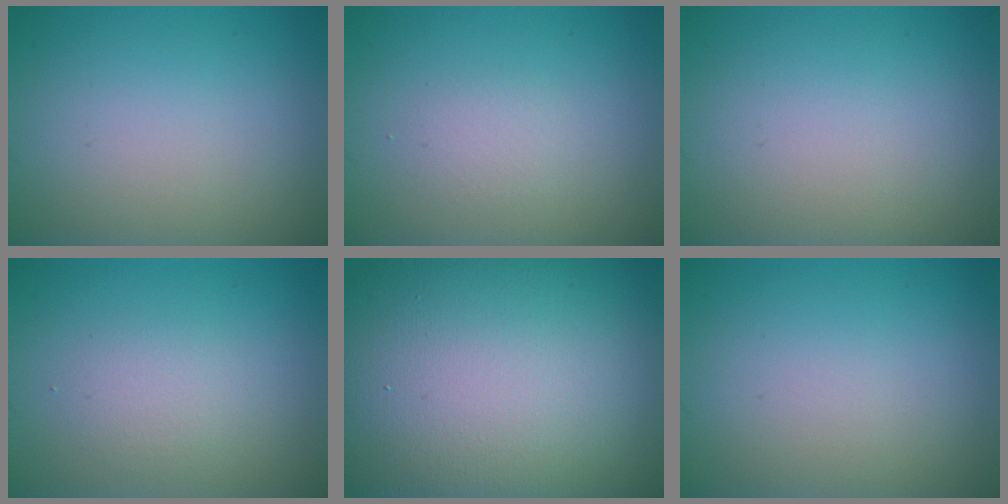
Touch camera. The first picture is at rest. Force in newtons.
{"total": 1.2, "press": 1.2, "slide": 0.0}
{"total": 0.0}
{"total": 1.7, "press": 1.7, "slide": 0.1}
{"total": 22.8, "press": 22.7, "slide": 1.1}
{"total": 0.0}